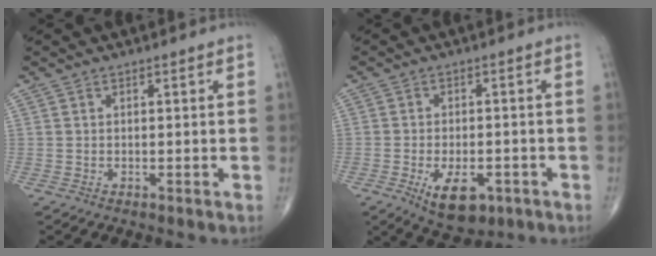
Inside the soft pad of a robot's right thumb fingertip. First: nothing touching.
{"total": 8.6, "force": [-3.6, 4.5, 6.4], "torque": [-0.090, 0.003, -0.046]}